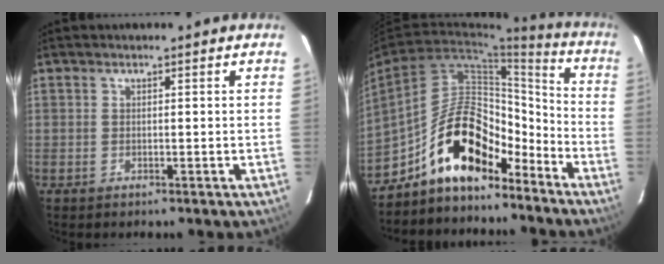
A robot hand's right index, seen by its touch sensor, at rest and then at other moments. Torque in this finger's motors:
{"motor_torque": [1.18, -0.96, 1.05, 0.21]}